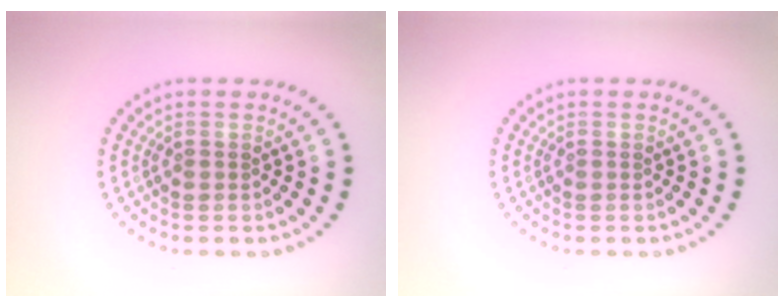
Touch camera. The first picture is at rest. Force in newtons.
{"total": 0.0}